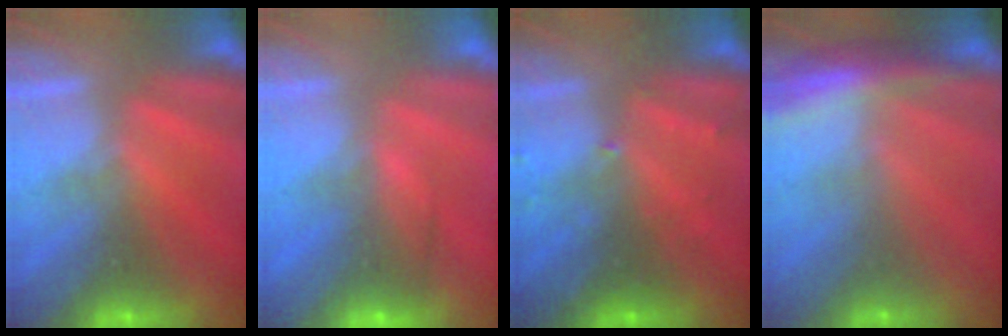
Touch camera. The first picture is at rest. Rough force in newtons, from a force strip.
{"total": 2.8}
{"total": 3.1}
{"total": 5.9}